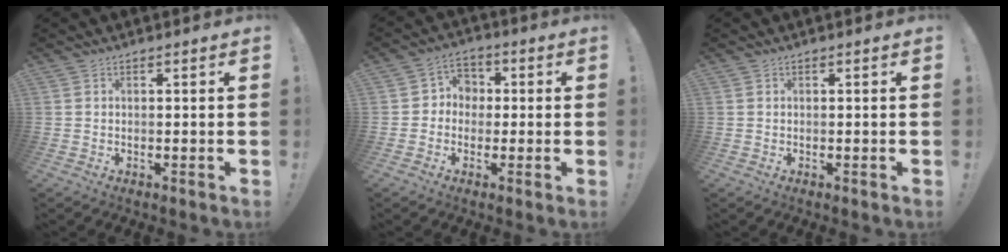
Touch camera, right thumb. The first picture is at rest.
{"total": 5.4, "force": [-0.9, 5.1, 1.3], "torque": [-0.017, 0.013, -0.016]}
{"total": 0.0}